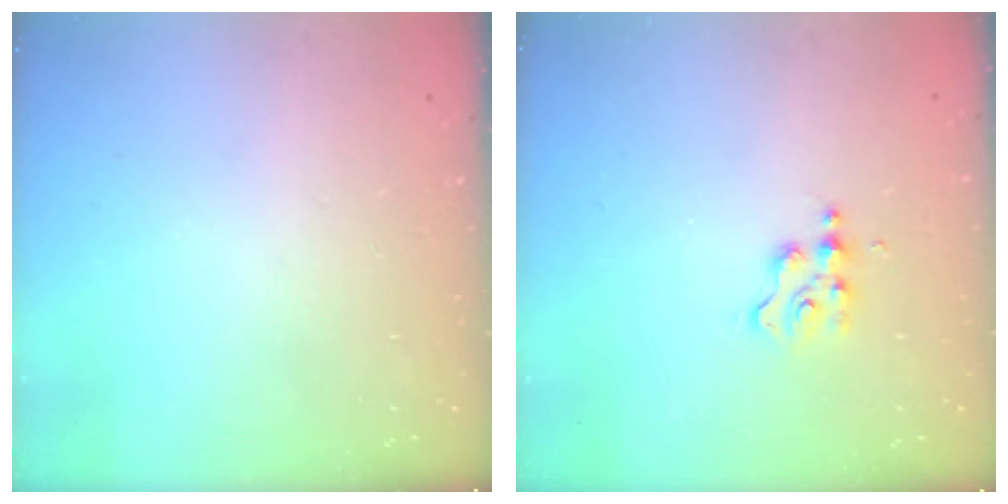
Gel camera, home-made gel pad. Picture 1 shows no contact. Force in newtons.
{"total": 2.9, "press": 2.9, "slide": 0.4}